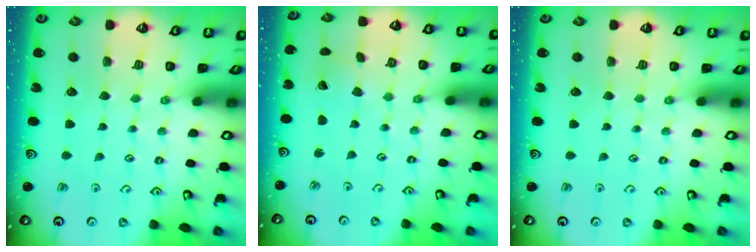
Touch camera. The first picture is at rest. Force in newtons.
{"total": 0.6, "press": 0.6, "slide": 0.0}
{"total": 0.0}